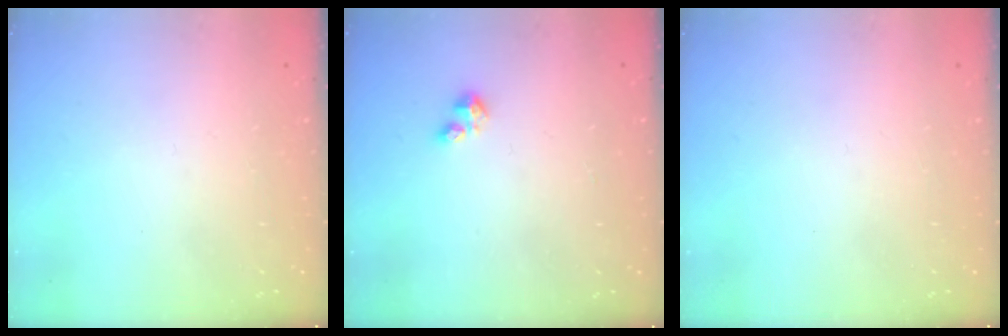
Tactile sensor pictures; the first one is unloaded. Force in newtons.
{"total": 2.1, "press": 2.1, "slide": 0.3}
{"total": 0.0}